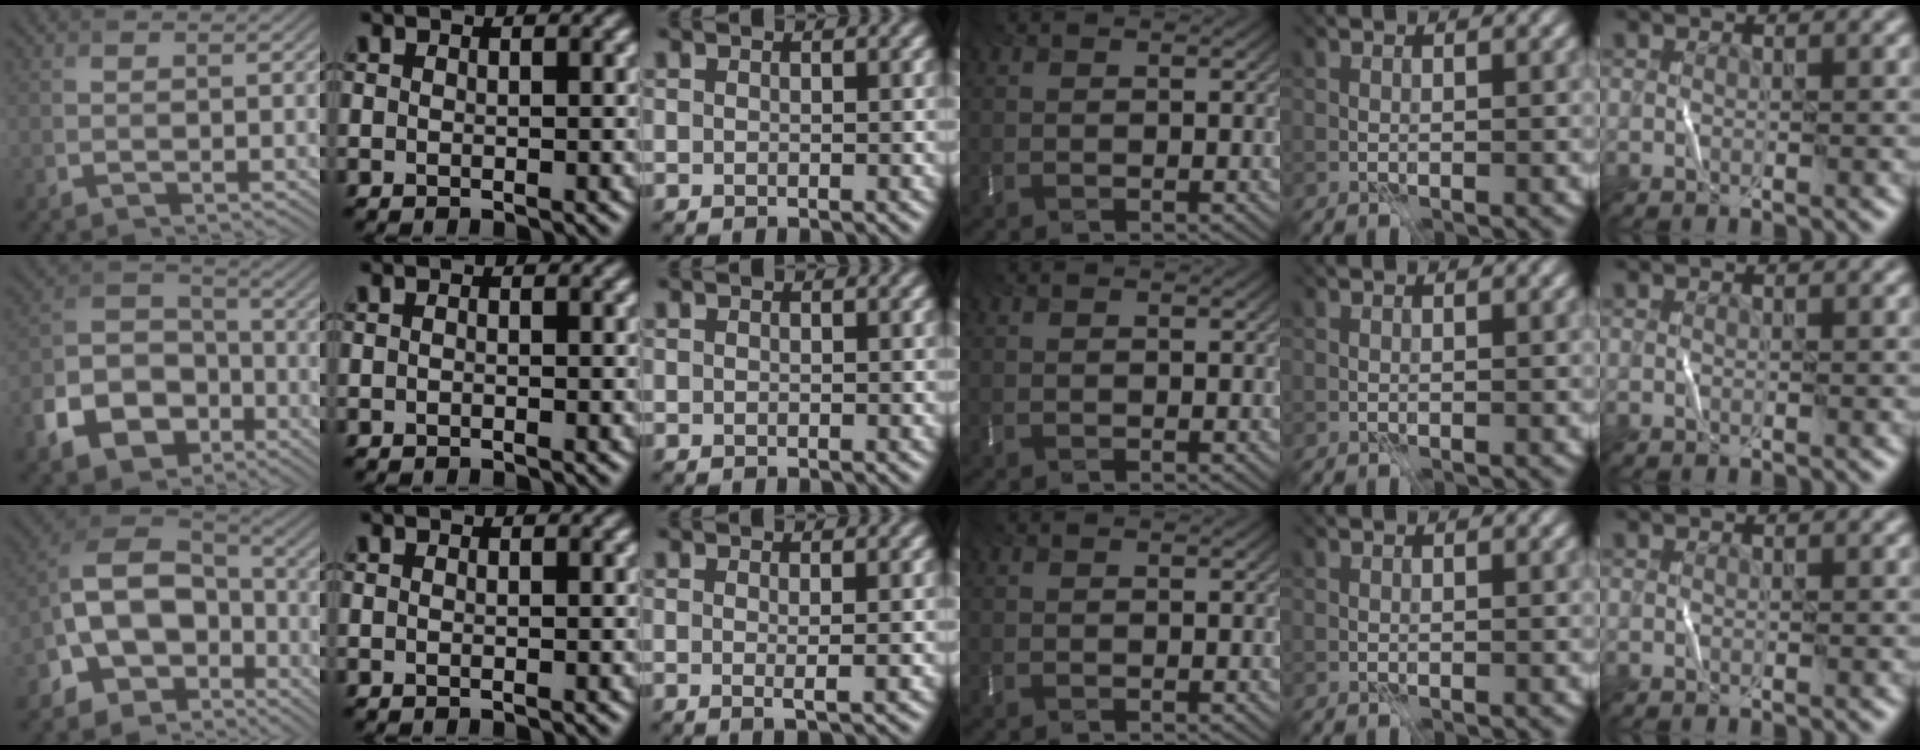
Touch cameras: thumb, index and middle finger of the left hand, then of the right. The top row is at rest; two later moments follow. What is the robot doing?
{"motion": "fold", "object": "bubble wrap"}